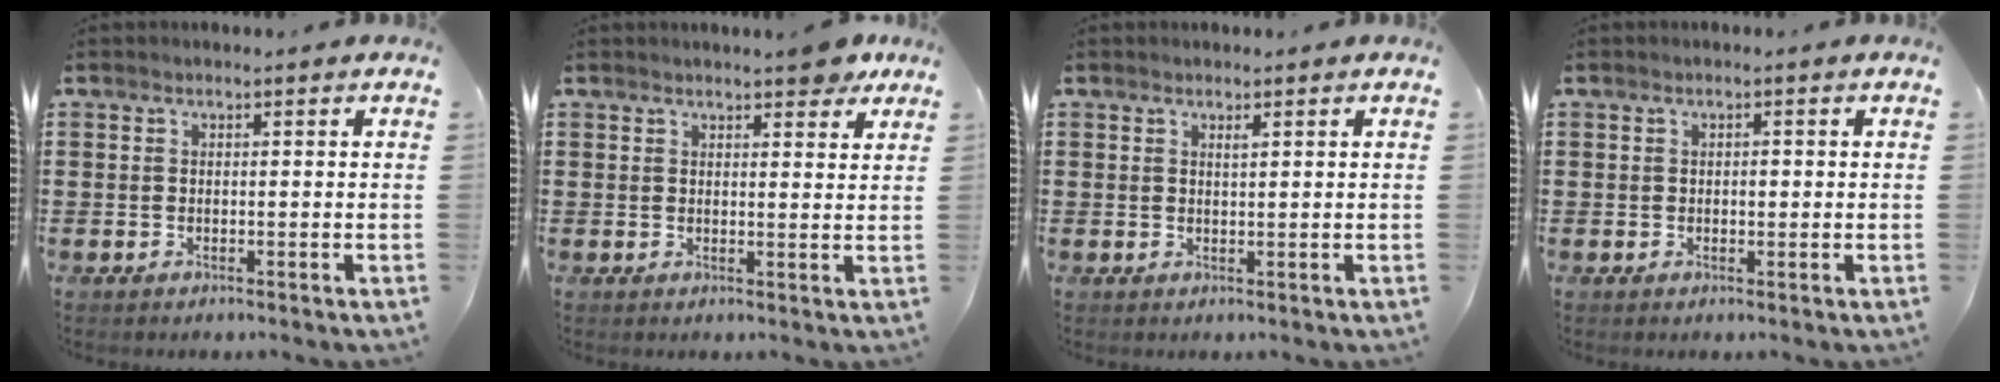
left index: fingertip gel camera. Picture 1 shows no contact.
{"total": 4.2, "force": [3.5, 1.1, 2.0], "torque": [-0.023, -0.009, 0.060]}
{"total": 1.0, "force": [0.6, 0.2, 0.8], "torque": [-0.016, 0.001, 0.011]}
{"total": 0.9, "force": [0.1, 0.5, 0.7], "torque": [-0.015, 0.003, 0.001]}